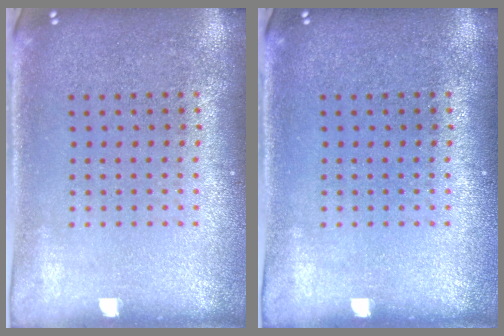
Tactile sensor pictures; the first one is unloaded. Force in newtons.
{"total": 0.0}